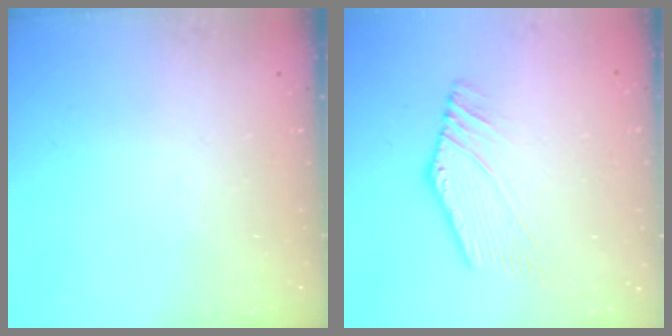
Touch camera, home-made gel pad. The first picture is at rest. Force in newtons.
{"total": 1.0, "press": 0.8, "slide": 0.5}